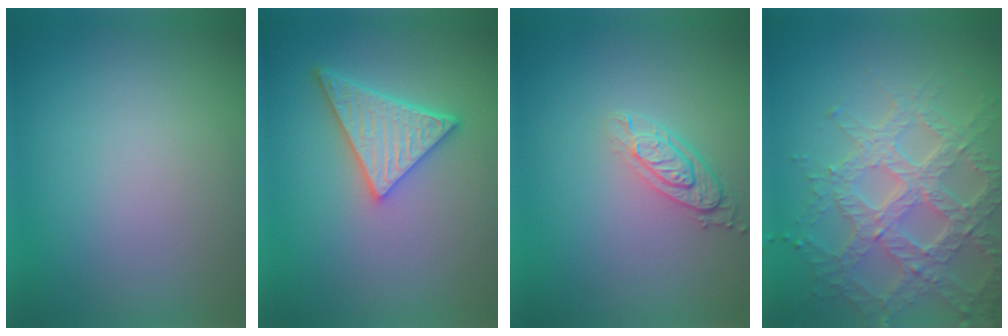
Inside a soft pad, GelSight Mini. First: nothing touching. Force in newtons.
{"total": 4.8, "press": 4.2, "slide": 2.4}
{"total": 3.0, "press": 2.2, "slide": 2.1}
{"total": 7.1, "press": 5.3, "slide": 4.7}